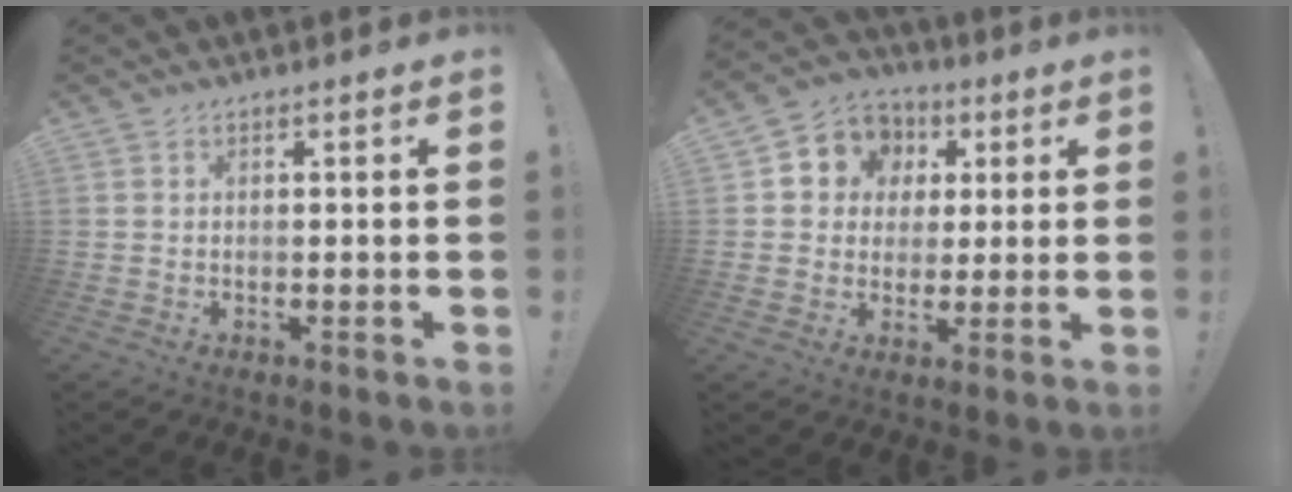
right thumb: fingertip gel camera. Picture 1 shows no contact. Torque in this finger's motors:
{"motor_torque": [0.75, 1.72, 0.27, -0.22, -0.03]}